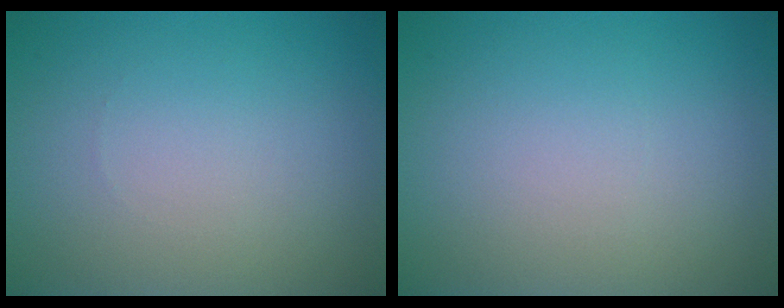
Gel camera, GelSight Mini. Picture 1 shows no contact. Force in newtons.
{"total": 0.0}